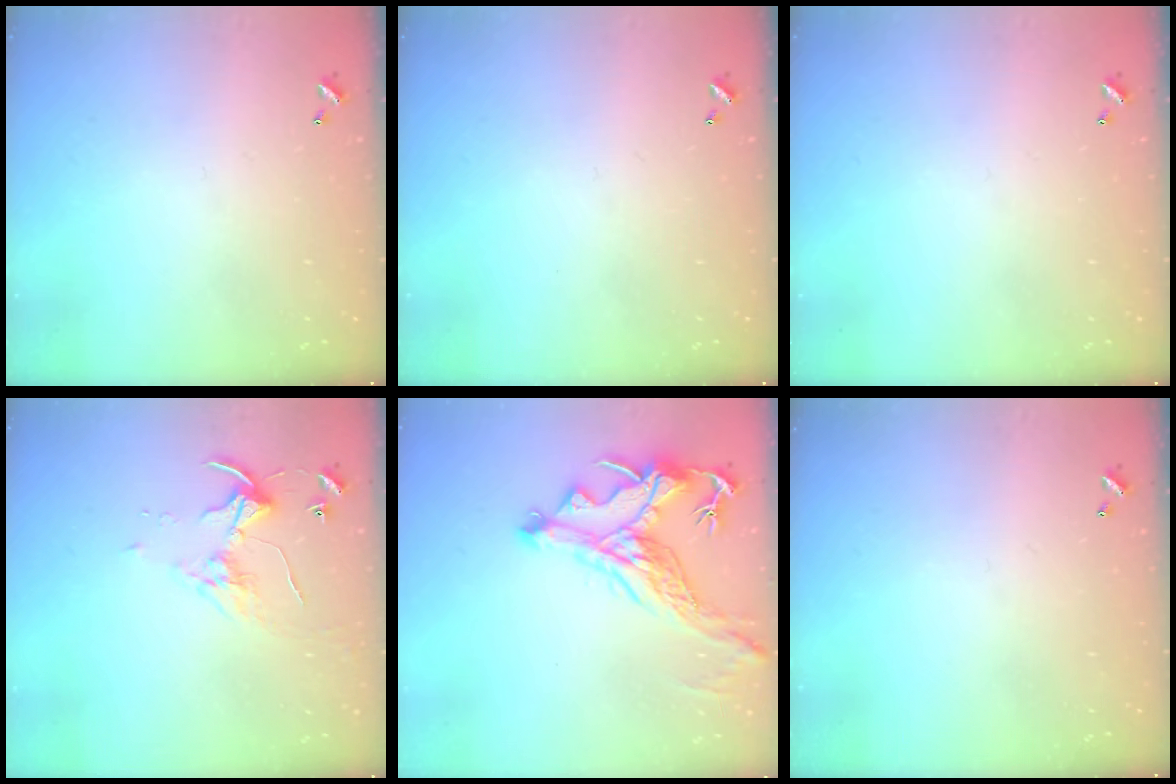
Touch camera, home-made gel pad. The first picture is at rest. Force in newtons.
{"total": 0.0}
{"total": 0.0}
{"total": 4.6, "press": 4.6, "slide": 0.4}
{"total": 6.1, "press": 5.8, "slide": 1.8}
{"total": 0.0}